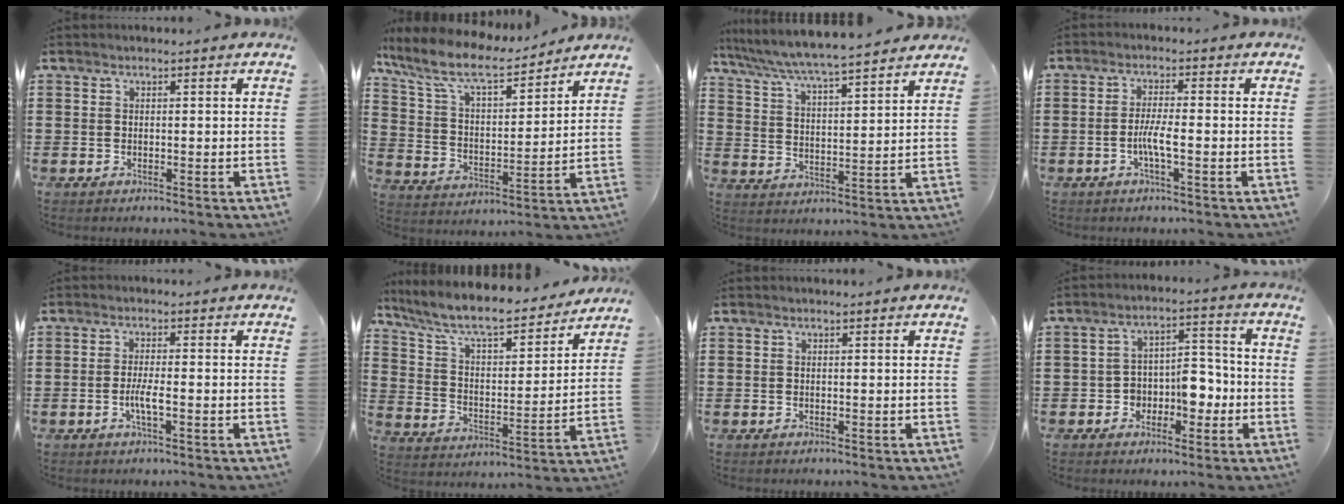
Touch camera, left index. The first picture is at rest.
{"total": 9.7, "force": [8.0, 2.2, 5.0], "torque": [-0.128, -0.038, 0.138]}
{"total": 5.3, "force": [5.1, -0.2, 1.5], "torque": [-0.053, -0.035, 0.083]}
{"total": 3.8, "force": [-1.1, 0.5, 3.6], "torque": [-0.078, -0.005, -0.026]}
{"total": 3.2, "force": [-0.9, 0.5, 3.0], "torque": [-0.060, -0.003, -0.018]}
{"total": 8.5, "force": [7.7, 1.1, 3.5], "torque": [-0.102, -0.052, 0.129]}
{"total": 0.0}
{"total": 6.2, "force": [-2.3, 4.3, 3.8], "torque": [-0.063, 0.012, -0.045]}